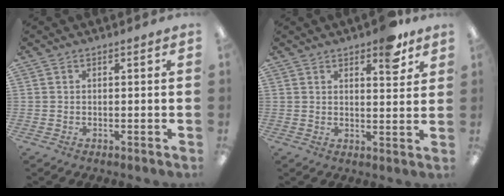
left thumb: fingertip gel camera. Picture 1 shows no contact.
{"total": 7.5, "force": [5.1, 2.9, 4.7], "torque": [-0.047, -0.026, 0.082]}